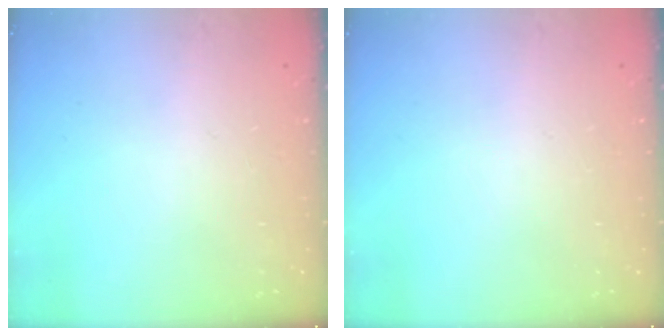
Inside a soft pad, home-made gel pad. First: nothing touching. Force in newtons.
{"total": 0.0}